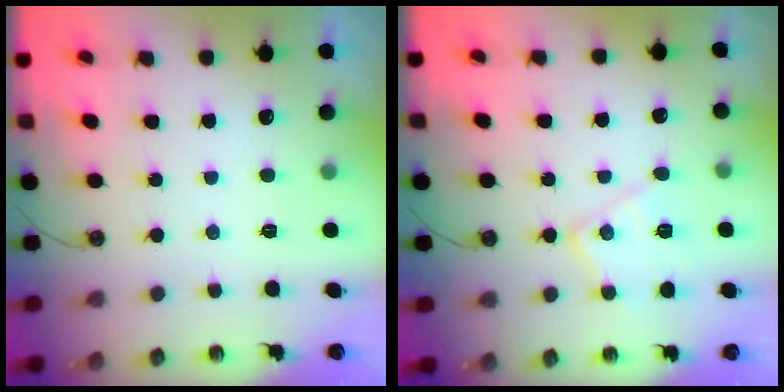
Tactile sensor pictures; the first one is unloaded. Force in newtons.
{"total": 11.9, "press": 11.8, "slide": 0.6}